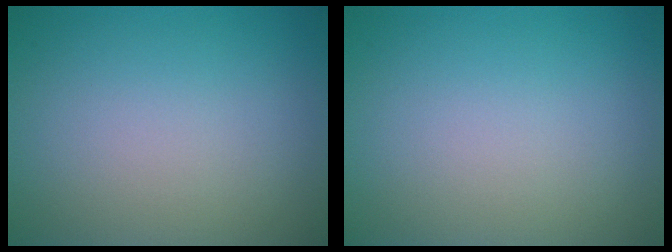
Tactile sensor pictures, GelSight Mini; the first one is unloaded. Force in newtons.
{"total": 0.0}